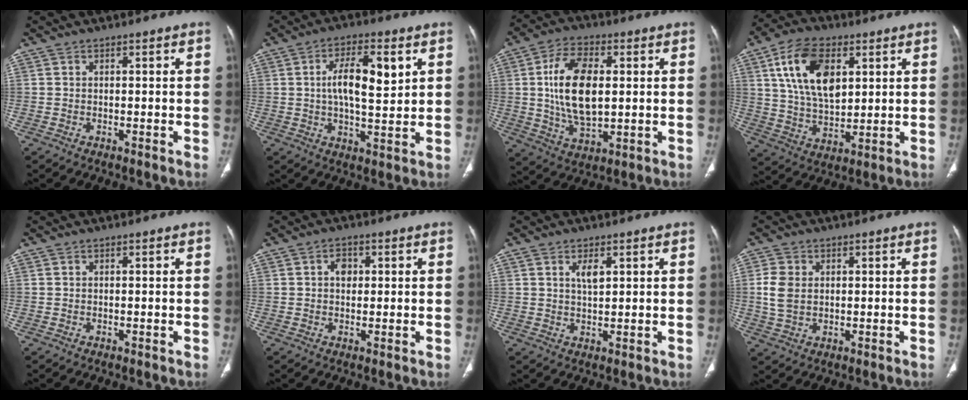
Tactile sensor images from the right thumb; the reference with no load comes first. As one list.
[{"total": 10.5, "force": [2.7, 3.9, 9.4], "torque": [-0.147, -0.008, 0.043]}, {"total": 14.6, "force": [1.6, 7.8, 12.2], "torque": [-0.220, -0.005, 0.032]}, {"total": 15.6, "force": [5.4, 9.0, 11.6], "torque": [-0.191, -0.013, 0.103]}, {"total": 0.0}, {"total": 2.7, "force": [0.6, 2.0, 1.7], "torque": [-0.017, 0.001, 0.007]}, {"total": 2.8, "force": [1.3, 1.1, 2.3], "torque": [-0.040, -0.009, 0.025]}, {"total": 5.6, "force": [0.7, 4.1, 3.8], "torque": [-0.081, 0.001, 0.017]}]